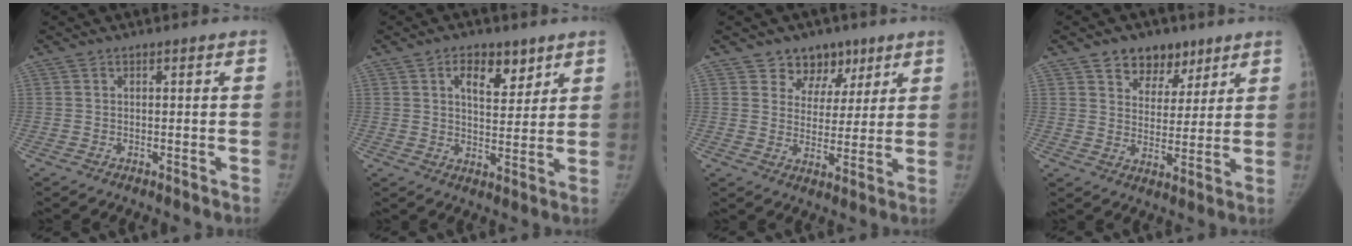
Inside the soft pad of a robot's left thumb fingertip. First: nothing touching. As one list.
[{"total": 7.6, "force": [4.1, 4.1, 4.8], "torque": [-0.044, -0.024, 0.064]}, {"total": 8.0, "force": [5.1, 6.1, 1.5], "torque": [0.023, -0.024, 0.081]}, {"total": 8.7, "force": [5.6, 6.0, 2.9], "torque": [-0.002, -0.026, 0.090]}]